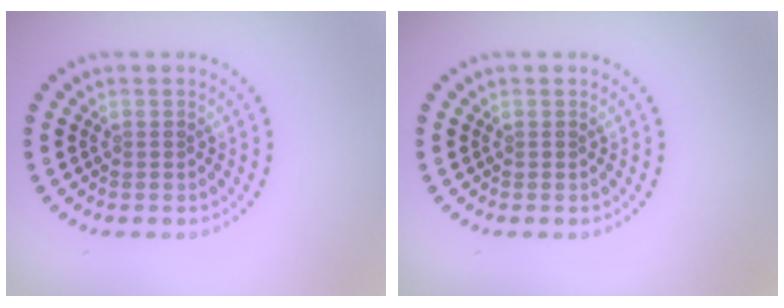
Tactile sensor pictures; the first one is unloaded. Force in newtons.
{"total": 0.0}